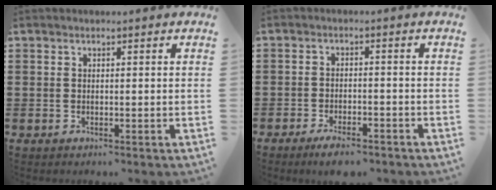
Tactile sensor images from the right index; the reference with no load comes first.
{"total": 3.3, "force": [-3.0, 0.4, 1.2], "torque": [-0.022, 0.003, -0.059]}